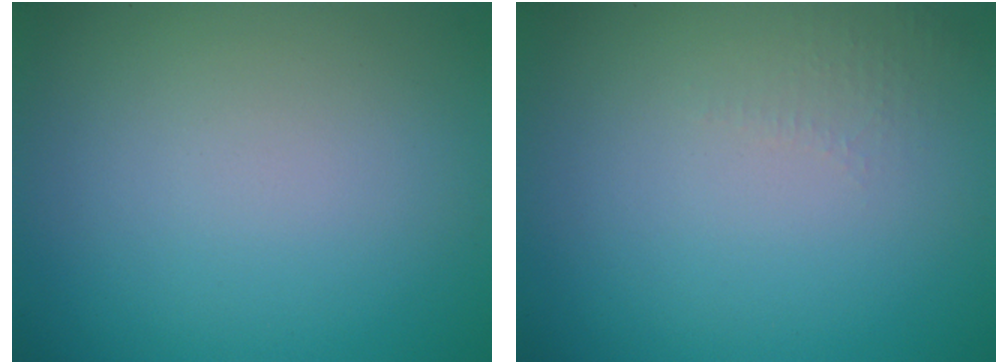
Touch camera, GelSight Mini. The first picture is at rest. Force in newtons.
{"total": 1.0, "press": 0.9, "slide": 0.3}